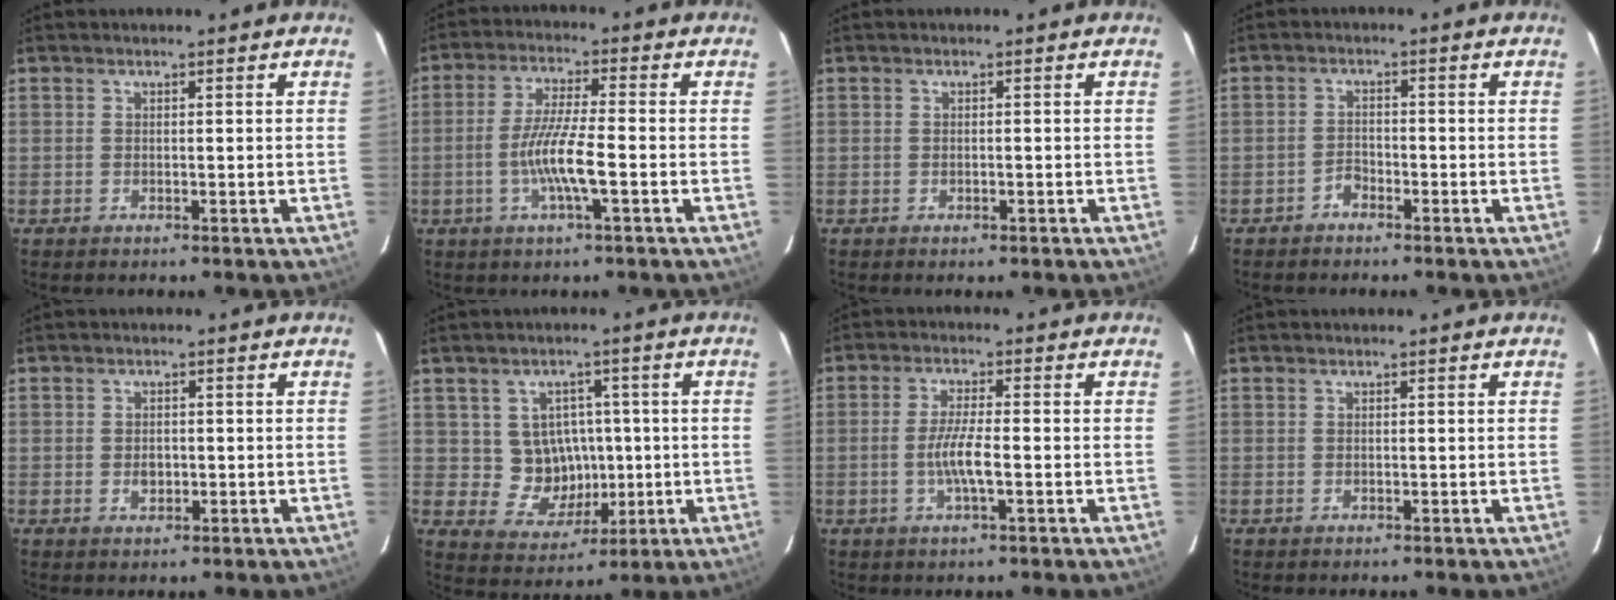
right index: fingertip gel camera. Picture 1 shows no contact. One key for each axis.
{"total": 7.9, "fx": -2.5, "fy": 0.3, "fz": 7.5, "tx": -0.147, "ty": -0.003, "tz": -0.049}
{"total": 0.8, "fx": -0.6, "fy": 0.3, "fz": 0.4, "tx": -0.007, "ty": -0.001, "tz": -0.010}
{"total": 2.0, "fx": -1.7, "fy": 1.0, "fz": 0.4, "tx": -0.006, "ty": 0.005, "tz": -0.030}
{"total": 2.1, "fx": -0.4, "fy": 1.7, "fz": 1.3, "tx": -0.021, "ty": 0.003, "tz": -0.005}
{"total": 8.3, "fx": 0.3, "fy": 7.9, "fz": 2.4, "tx": -0.054, "ty": 0.013, "tz": 0.023}
{"total": 5.3, "fx": -1.4, "fy": 0.6, "fz": 5.1, "tx": -0.098, "ty": -0.003, "tz": -0.028}
{"total": 0.0}